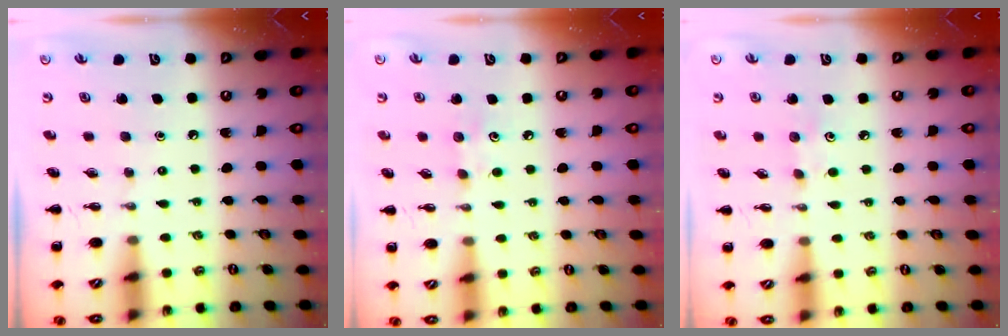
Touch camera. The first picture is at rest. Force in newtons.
{"total": 5.9, "press": 5.7, "slide": 1.5}
{"total": 4.0, "press": 3.9, "slide": 1.1}